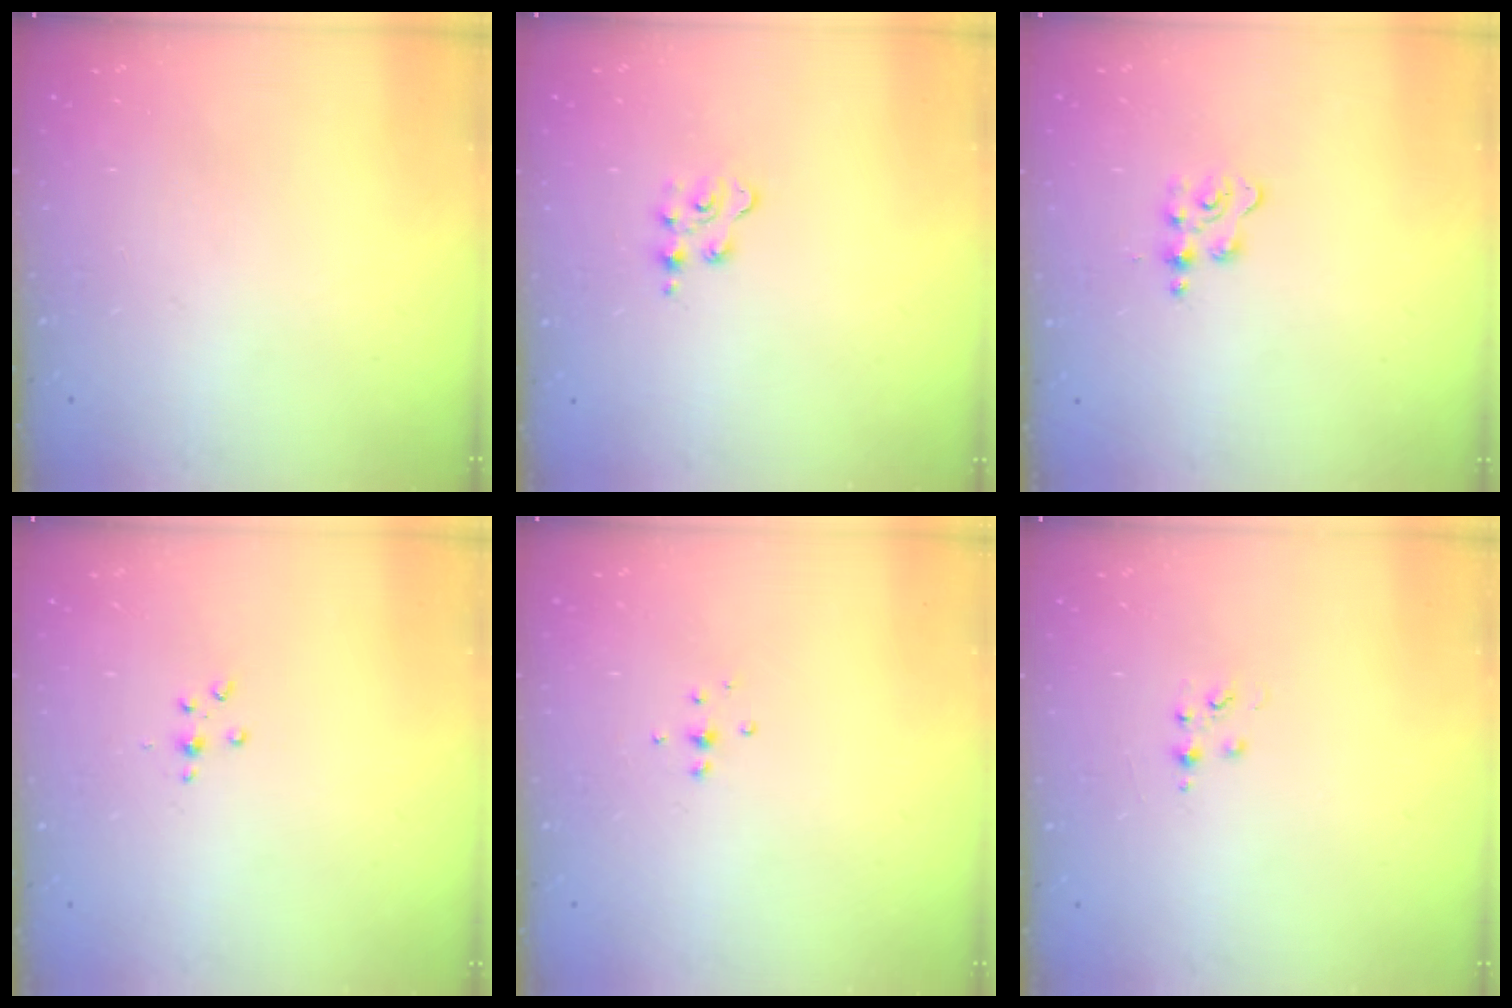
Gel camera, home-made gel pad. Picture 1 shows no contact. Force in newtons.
{"total": 2.6, "press": 2.5, "slide": 0.4}
{"total": 2.3, "press": 2.3, "slide": 0.4}
{"total": 3.0, "press": 2.9, "slide": 0.4}
{"total": 4.3, "press": 4.2, "slide": 0.7}
{"total": 4.3, "press": 4.2, "slide": 0.6}